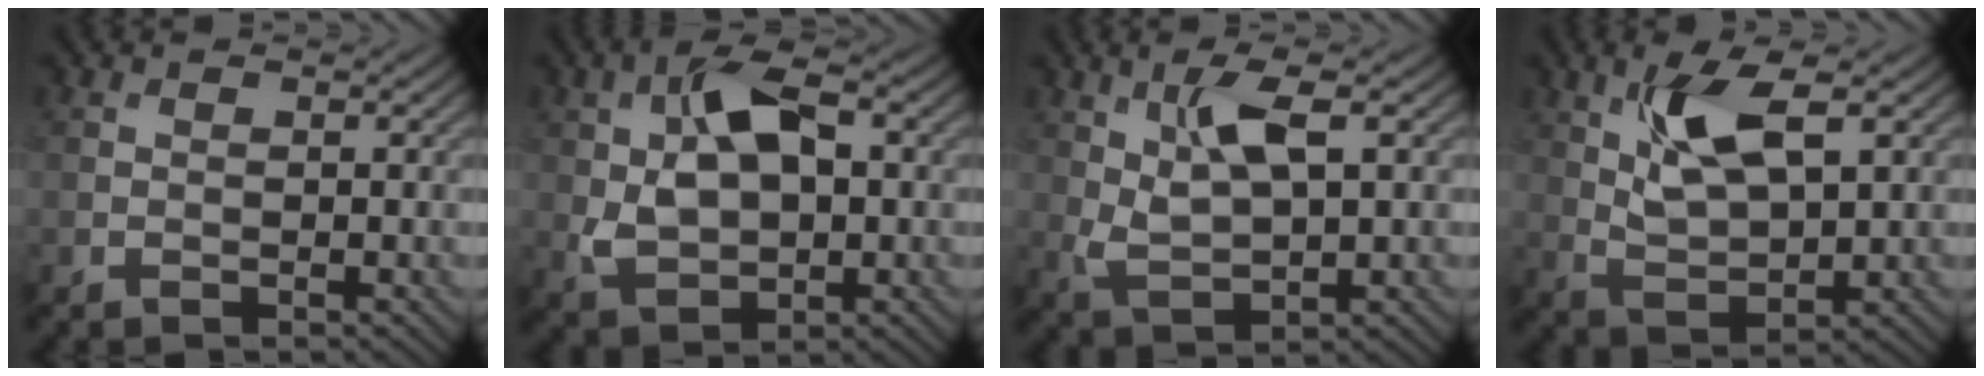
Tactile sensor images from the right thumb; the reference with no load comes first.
{"total": 9.1, "force": [1.2, 5.4, 7.2], "torque": [-0.152, 0.001, 0.017]}
{"total": 6.4, "force": [2.3, 2.5, 5.5], "torque": [-0.118, -0.003, 0.047]}
{"total": 8.1, "force": [3.3, 3.2, 6.7], "torque": [-0.139, 0.000, 0.065]}